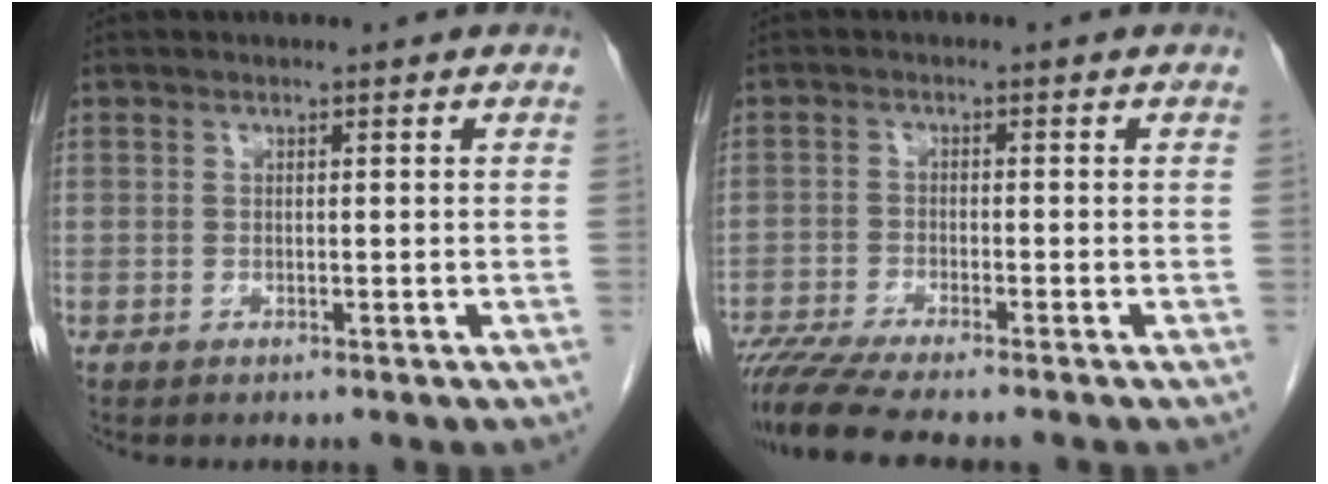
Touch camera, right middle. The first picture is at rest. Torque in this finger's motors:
{"motor_torque": [0.94, -1.20, 0.40, 0.12]}